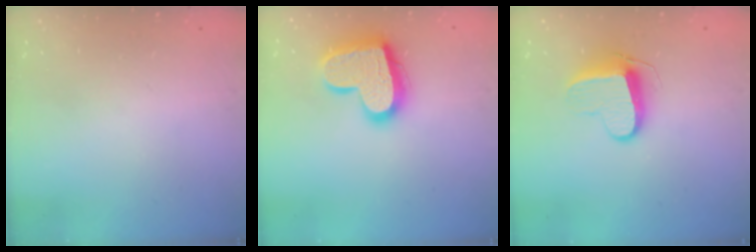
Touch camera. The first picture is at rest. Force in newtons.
{"total": 18.0, "press": 17.9, "slide": 1.6}
{"total": 9.2, "press": 9.2, "slide": 0.3}